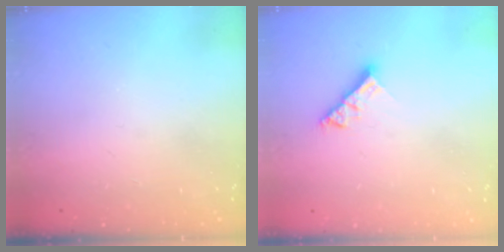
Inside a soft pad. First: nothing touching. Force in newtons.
{"total": 6.6, "press": 6.6, "slide": 0.6}